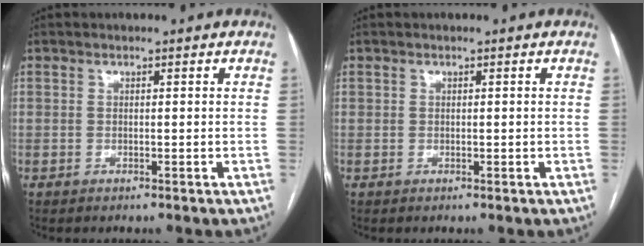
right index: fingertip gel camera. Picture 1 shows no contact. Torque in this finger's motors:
{"motor_torque": [-0.23, 0.14, -0.05, 0.01]}